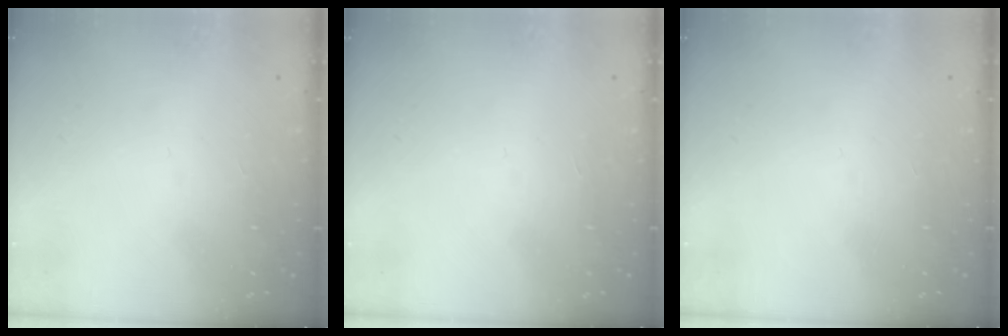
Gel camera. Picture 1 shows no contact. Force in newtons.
{"total": 0.0}
{"total": 0.0}